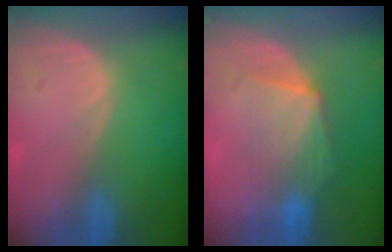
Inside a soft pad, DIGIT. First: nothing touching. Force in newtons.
{"total": 7.3, "press": 7.0, "slide": 2.1}